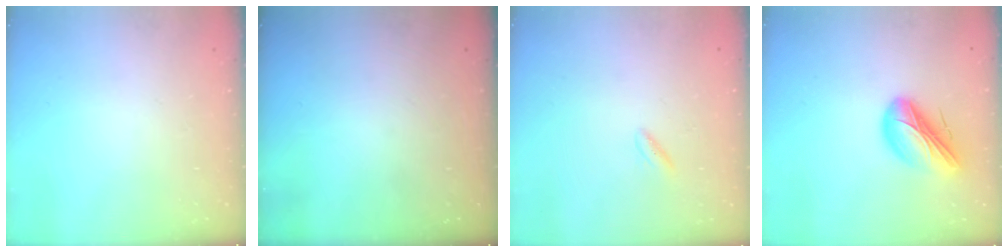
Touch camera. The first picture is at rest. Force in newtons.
{"total": 0.0}
{"total": 1.3, "press": 1.2, "slide": 0.5}
{"total": 13.5, "press": 13.0, "slide": 3.7}